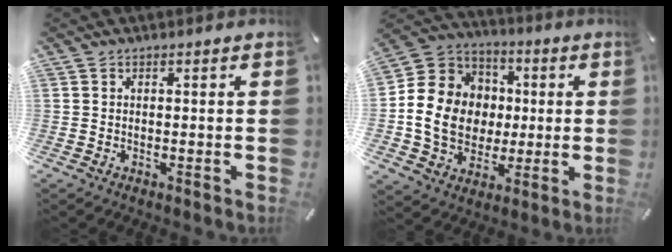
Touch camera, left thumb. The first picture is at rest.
{"total": 15.1, "force": [-1.4, 13.7, 6.3], "torque": [-0.132, 0.019, -0.018]}